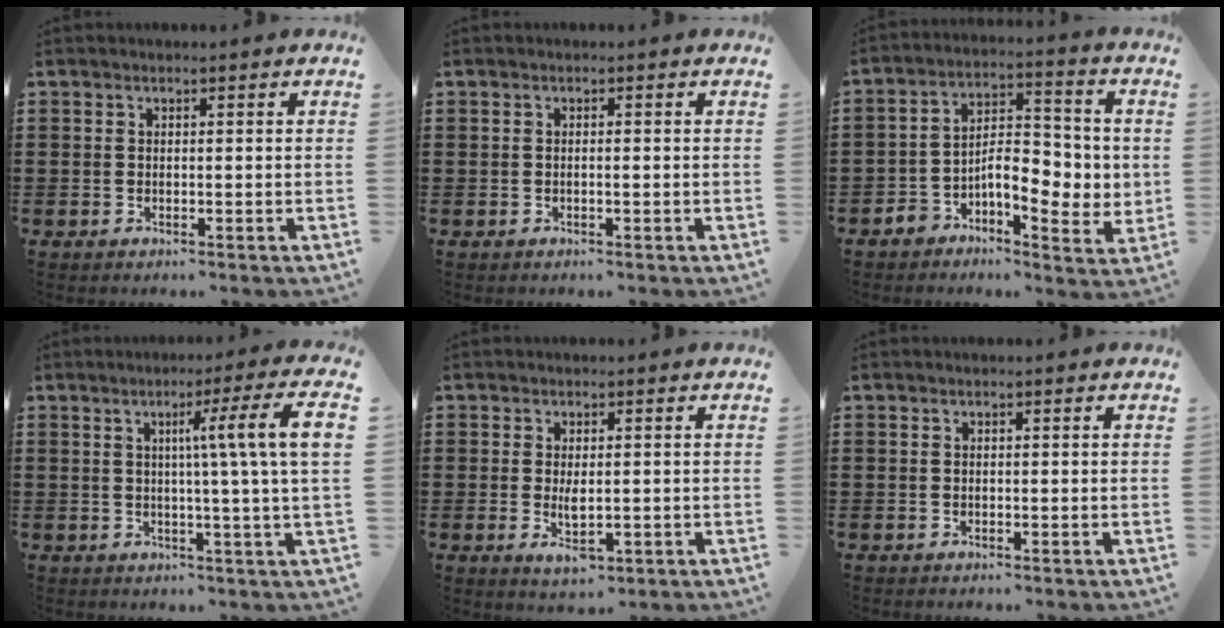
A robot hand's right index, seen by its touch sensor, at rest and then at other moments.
{"total": 0.6, "force": [-0.1, -0.1, 0.5], "torque": [-0.009, -0.003, -0.002]}
{"total": 7.8, "force": [-1.5, 4.6, 6.2], "torque": [-0.099, 0.000, -0.031]}
{"total": 9.3, "force": [1.6, -1.0, 9.1], "torque": [-0.153, -0.009, 0.014]}
{"total": 3.2, "force": [-0.4, 1.4, 2.9], "torque": [-0.054, -0.005, -0.010]}
{"total": 0.0}